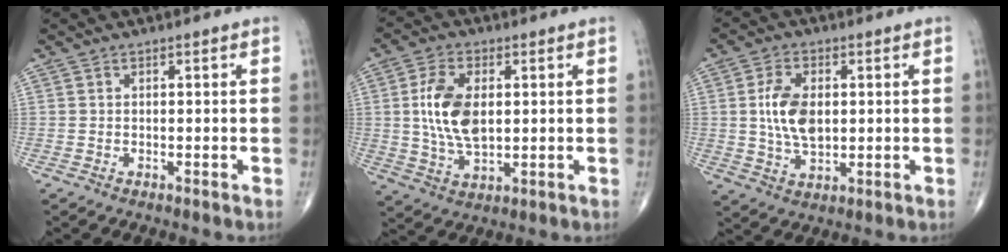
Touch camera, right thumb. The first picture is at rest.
{"total": 10.9, "force": [1.3, 5.9, 9.0], "torque": [-0.175, -0.007, 0.028]}
{"total": 8.9, "force": [0.9, 5.2, 7.2], "torque": [-0.133, -0.006, 0.020]}